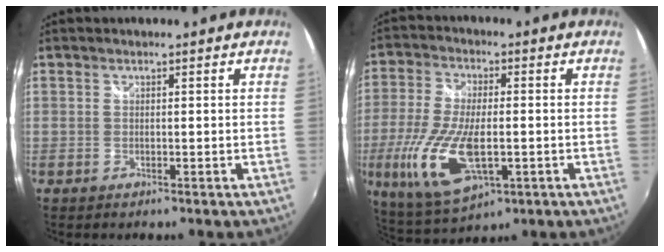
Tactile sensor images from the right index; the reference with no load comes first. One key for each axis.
{"total": 15.5, "fx": -3.6, "fy": 6.4, "fz": 13.6, "tx": -0.292, "ty": -0.020, "tz": -0.061}